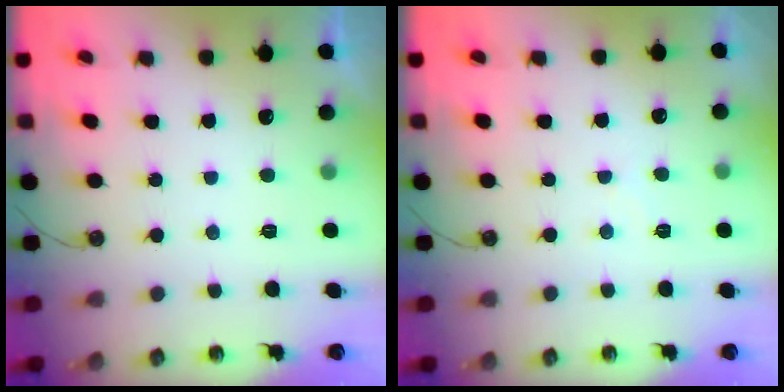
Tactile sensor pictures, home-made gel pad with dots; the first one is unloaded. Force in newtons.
{"total": 3.6, "press": 3.6, "slide": 0.6}